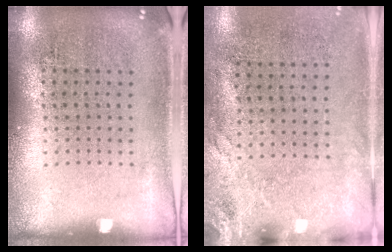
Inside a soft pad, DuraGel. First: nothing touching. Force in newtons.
{"total": 2.6, "press": 2.0, "slide": 1.6}